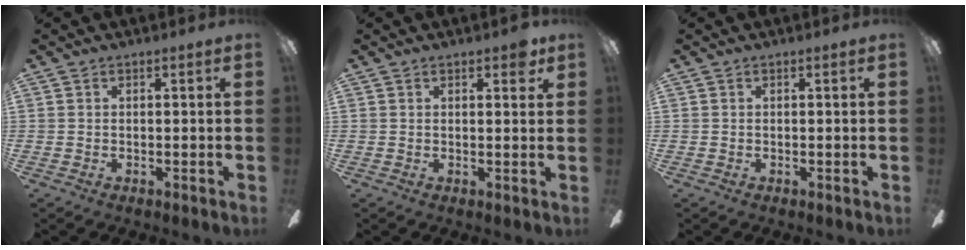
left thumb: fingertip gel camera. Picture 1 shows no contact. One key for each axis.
{"total": 3.2, "fx": 2.2, "fy": 1.1, "fz": 2.0, "tx": -0.020, "ty": -0.007, "tz": 0.033}
{"total": 0.0}